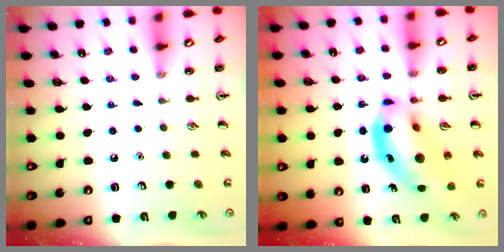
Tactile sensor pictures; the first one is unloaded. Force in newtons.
{"total": 16.0, "press": 15.3, "slide": 4.6}